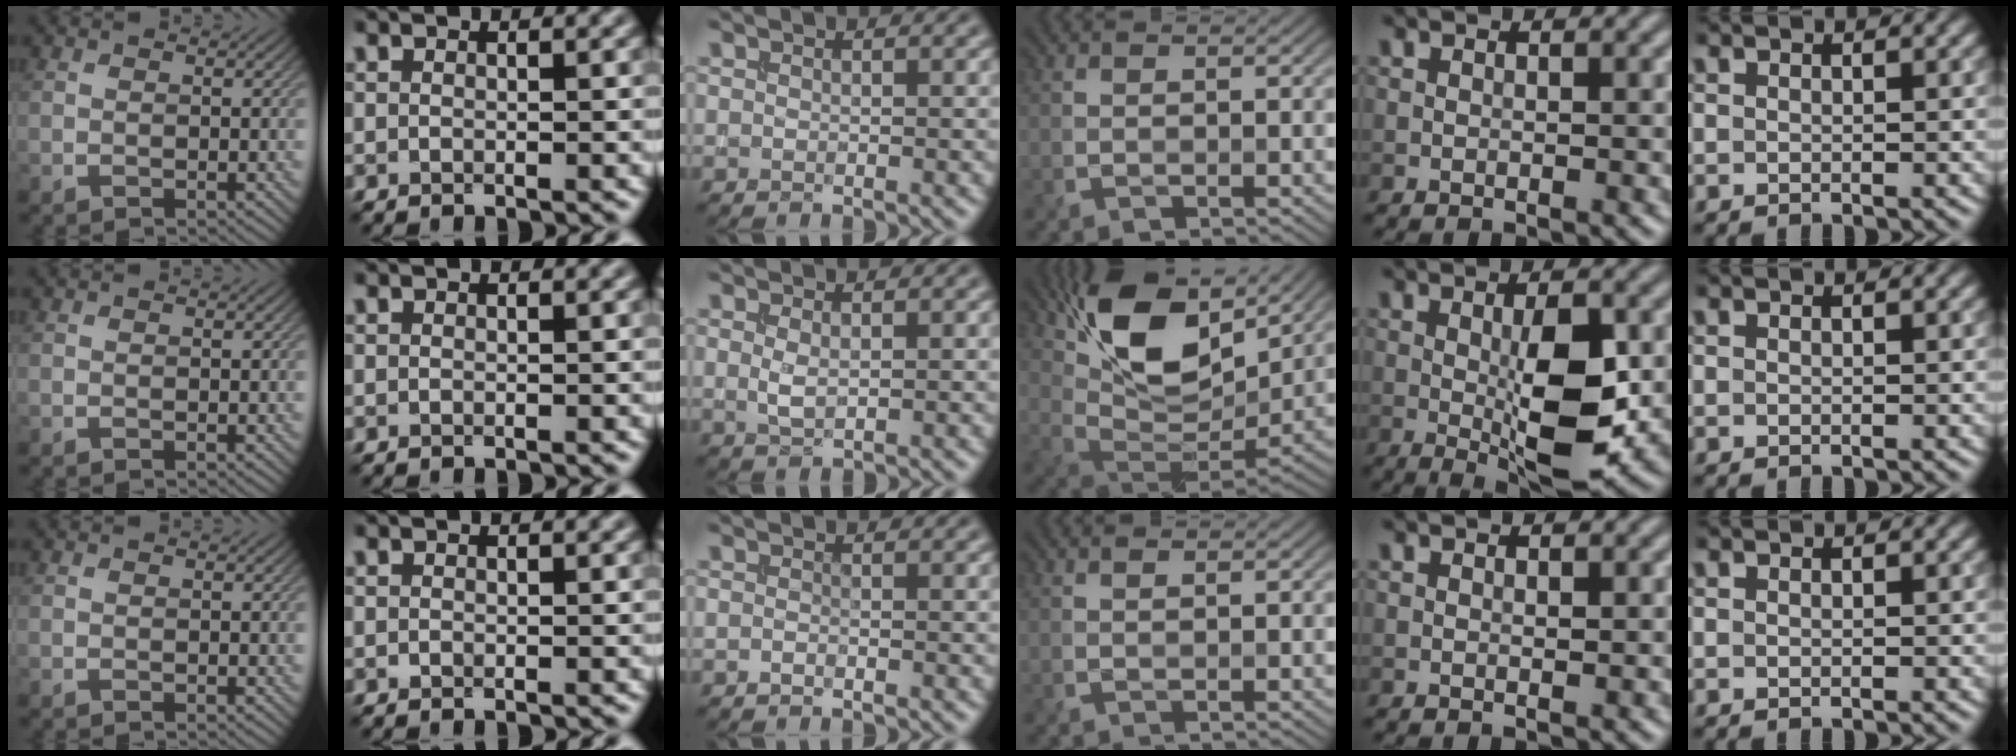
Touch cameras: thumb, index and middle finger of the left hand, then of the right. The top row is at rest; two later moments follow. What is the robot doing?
{"motion": "extract", "object": "drawer"}